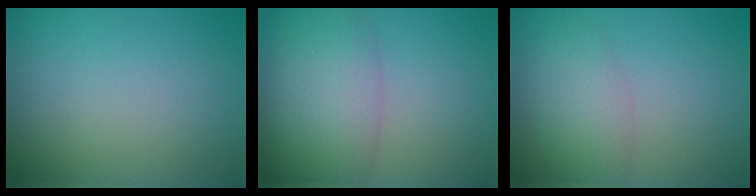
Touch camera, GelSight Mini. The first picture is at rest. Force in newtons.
{"total": 5.8, "press": 5.8, "slide": 0.1}
{"total": 3.0, "press": 3.0, "slide": 0.0}